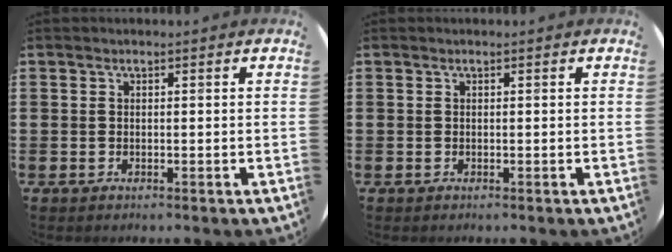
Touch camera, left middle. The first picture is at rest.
{"total": 0.0}